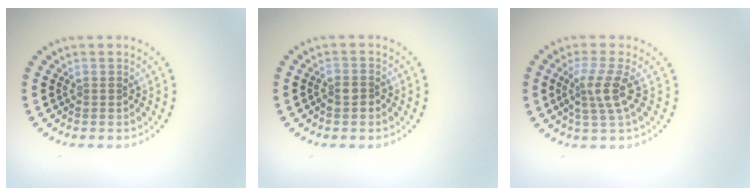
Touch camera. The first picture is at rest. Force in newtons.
{"total": 1.5, "press": 1.3, "slide": 0.6}
{"total": 2.8, "press": 2.2, "slide": 1.7}